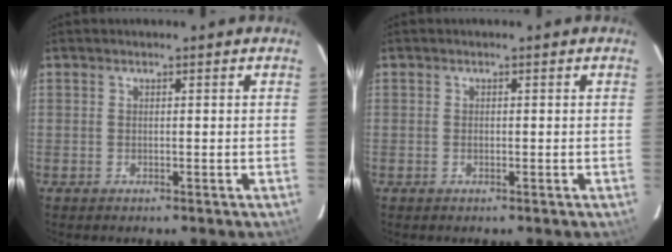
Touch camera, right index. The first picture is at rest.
{"total": 0.5, "force": [-0.1, 0.4, 0.2], "torque": [-0.003, 0.000, -0.002]}